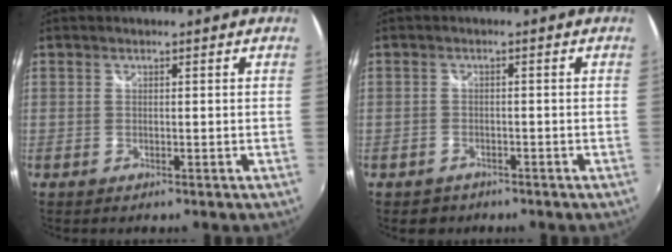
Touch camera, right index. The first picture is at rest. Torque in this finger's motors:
{"motor_torque": [0.31, -0.20, 0.07, 0.00]}